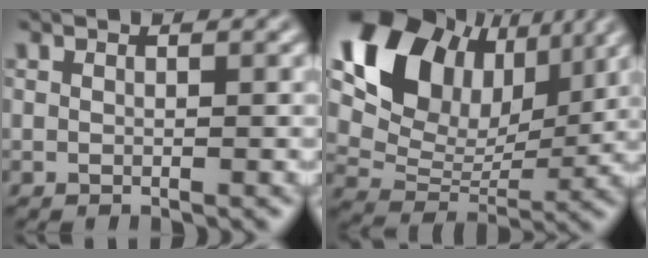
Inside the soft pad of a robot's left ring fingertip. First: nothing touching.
{"total": 11.8, "force": [5.2, 8.0, 6.8], "torque": [-0.147, 0.023, 0.102]}